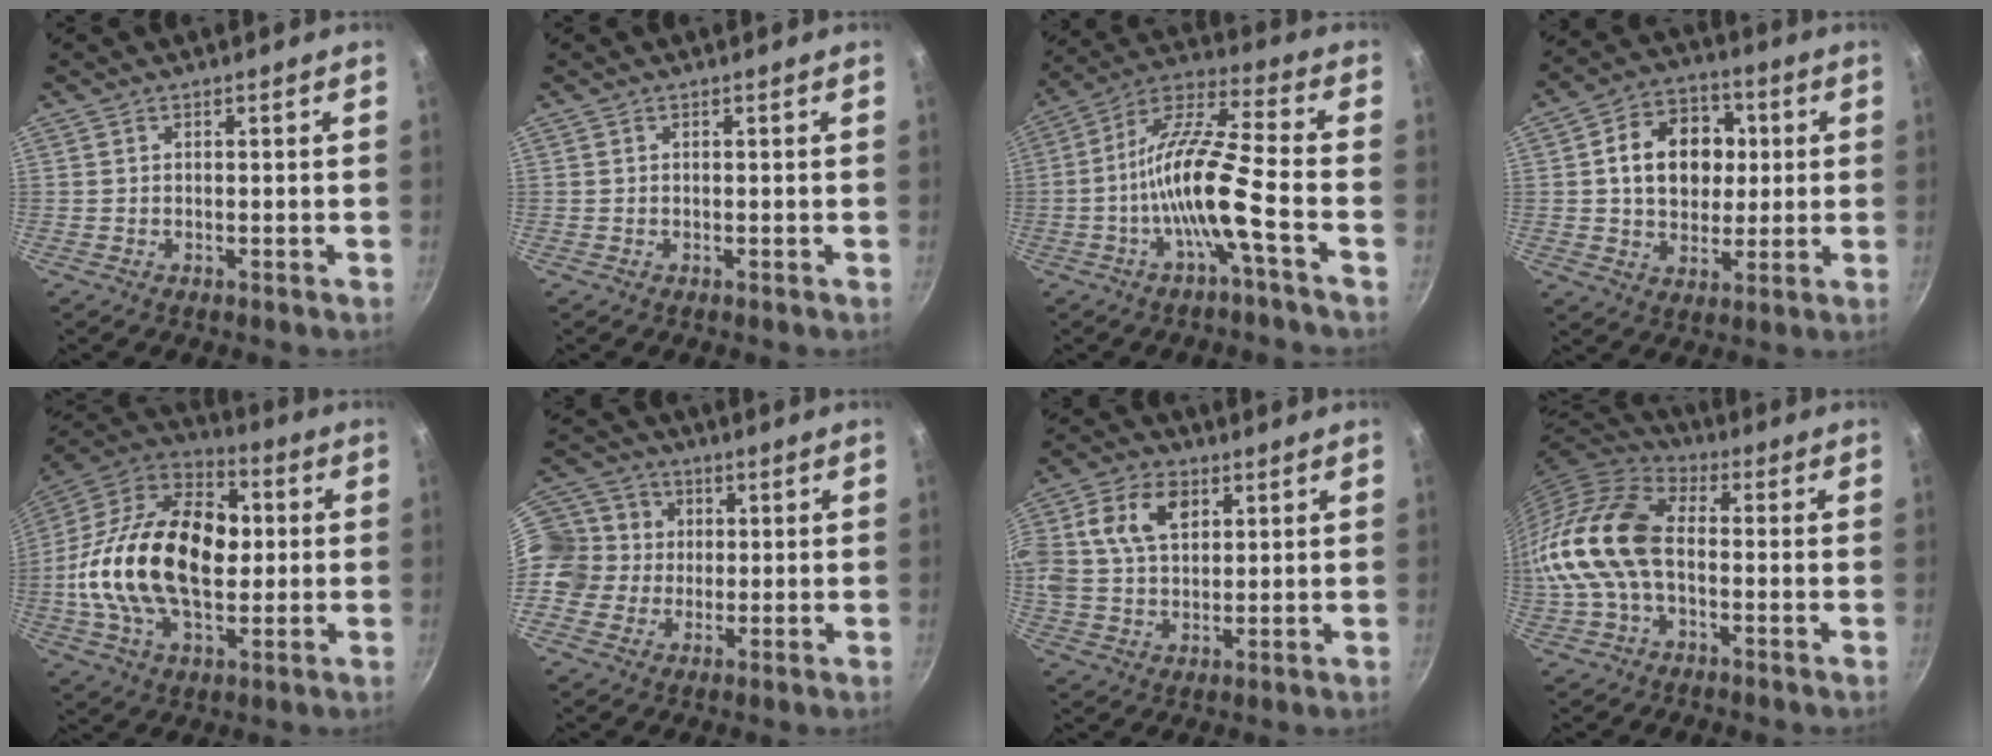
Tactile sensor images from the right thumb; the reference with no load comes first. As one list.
[{"total": 0.0}, {"total": 14.1, "force": [-4.4, 1.7, 13.3], "torque": [-0.251, 0.041, -0.096]}, {"total": 14.3, "force": [2.0, 11.2, 8.7], "torque": [-0.099, 0.014, 0.027]}, {"total": 27.5, "force": [0.5, 16.8, 21.8], "torque": [-0.372, 0.031, -0.007]}, {"total": 15.0, "force": [1.8, 13.6, 6.1], "torque": [-0.121, 0.025, 0.024]}, {"total": 14.0, "force": [4.4, 9.8, 9.0], "torque": [-0.171, 0.014, 0.075]}, {"total": 15.9, "force": [-1.3, 10.1, 12.2], "torque": [-0.233, 0.037, -0.040]}]